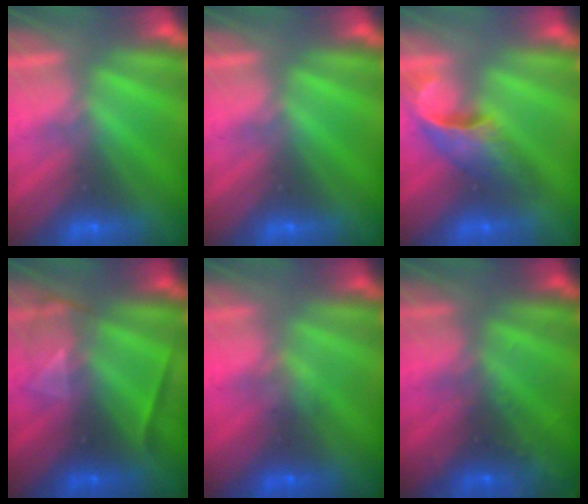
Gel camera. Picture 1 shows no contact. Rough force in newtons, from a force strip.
{"total": 0.0}
{"total": 4.6}
{"total": 2.2}
{"total": 1.2}
{"total": 7.3}